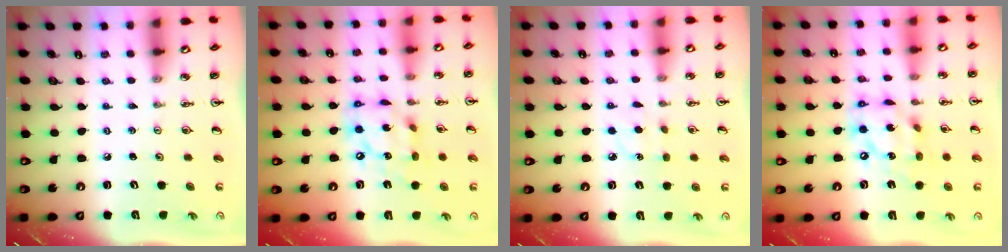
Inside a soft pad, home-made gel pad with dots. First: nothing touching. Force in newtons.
{"total": 13.4, "press": 13.3, "slide": 1.5}
{"total": 4.7, "press": 4.7, "slide": 0.6}
{"total": 14.4, "press": 14.3, "slide": 1.5}